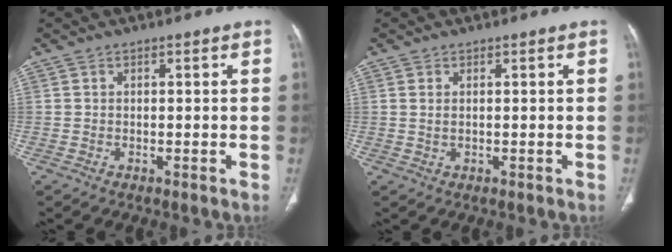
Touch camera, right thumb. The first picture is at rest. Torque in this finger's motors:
{"motor_torque": [-0.08, 0.21, -0.08, -0.11, 0.01]}